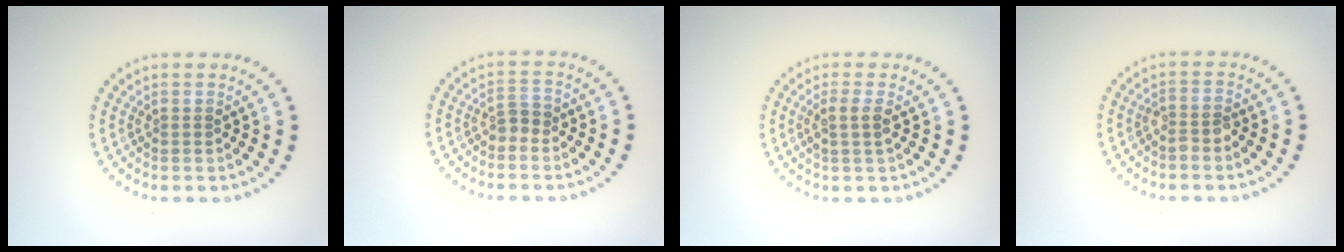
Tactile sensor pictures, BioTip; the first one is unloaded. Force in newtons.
{"total": 1.2, "press": 1.0, "slide": 0.5}
{"total": 1.5, "press": 1.3, "slide": 0.7}
{"total": 1.5, "press": 1.3, "slide": 0.9}